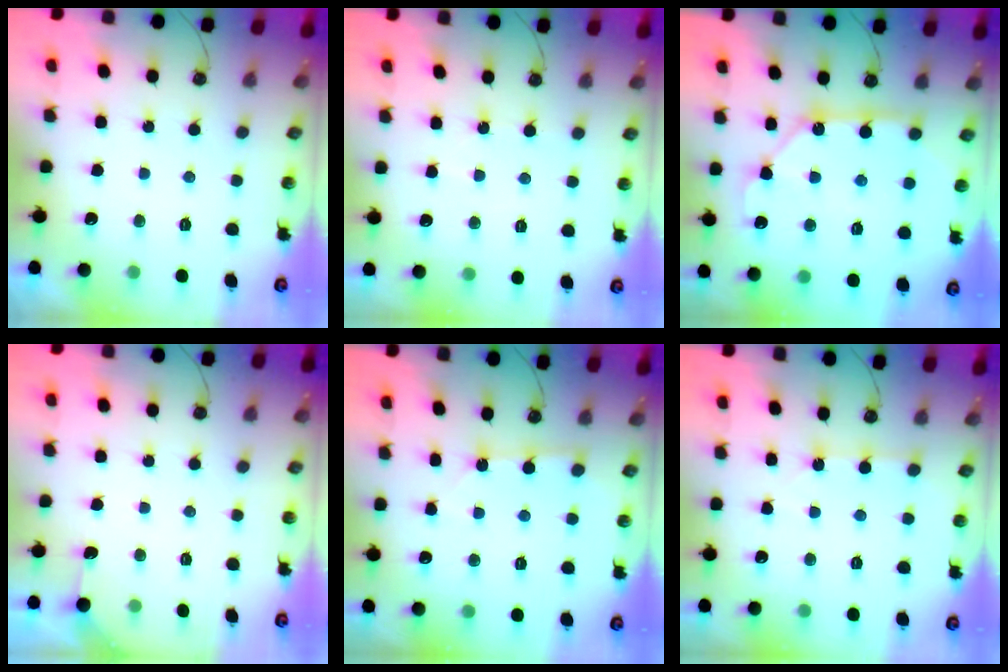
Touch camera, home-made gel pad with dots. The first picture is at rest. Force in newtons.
{"total": 4.4, "press": 4.3, "slide": 0.6}
{"total": 12.0, "press": 11.9, "slide": 1.2}
{"total": 2.9, "press": 2.9, "slide": 0.4}
{"total": 3.0, "press": 2.9, "slide": 0.3}
{"total": 1.8, "press": 1.8, "slide": 0.3}